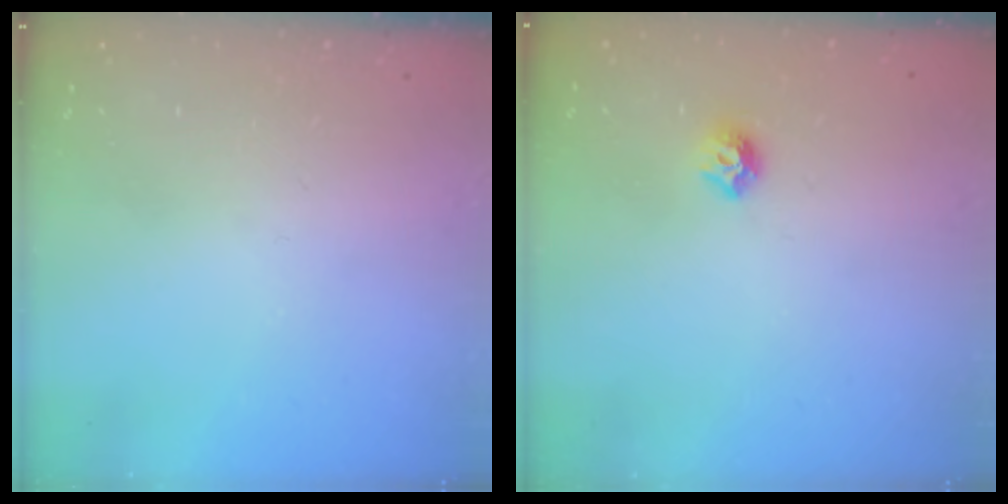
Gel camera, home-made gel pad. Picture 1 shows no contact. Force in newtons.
{"total": 6.1, "press": 6.0, "slide": 0.9}